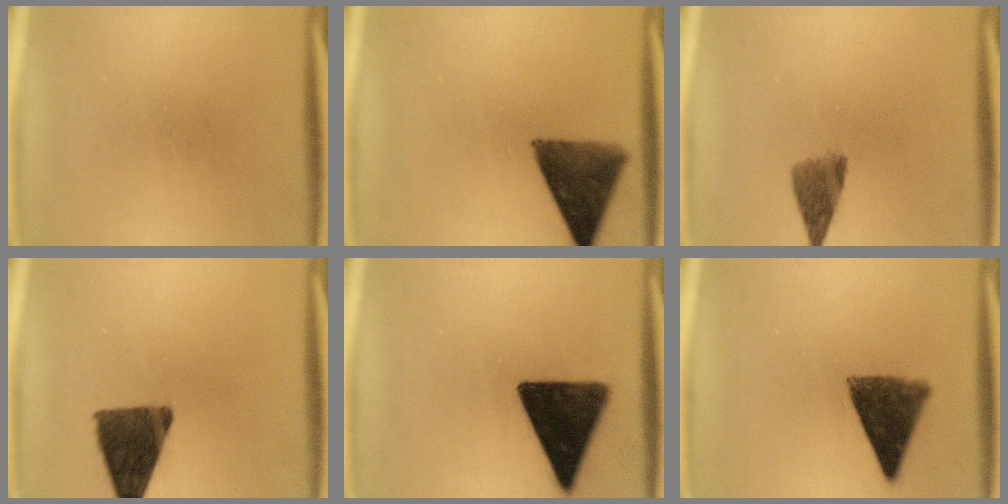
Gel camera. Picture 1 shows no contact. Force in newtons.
{"total": 10.5}
{"total": 4.3}
{"total": 12.4}
{"total": 15.0}
{"total": 10.0}